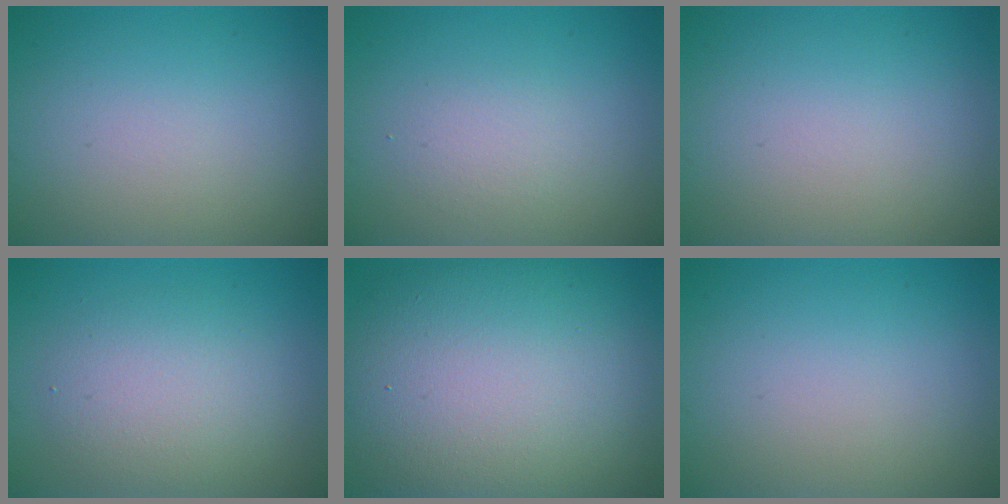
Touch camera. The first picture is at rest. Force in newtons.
{"total": 1.6, "press": 1.6, "slide": 0.1}
{"total": 0.0}
{"total": 4.0, "press": 4.0, "slide": 0.1}
{"total": 14.4, "press": 14.4, "slide": 1.0}
{"total": 0.0}